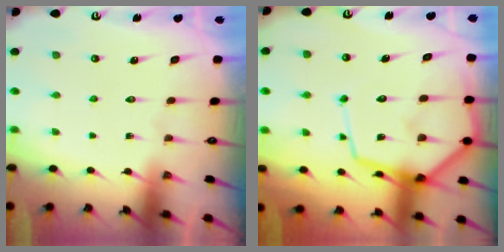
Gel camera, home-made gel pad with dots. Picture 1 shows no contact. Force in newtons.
{"total": 14.1, "press": 14.0, "slide": 1.6}